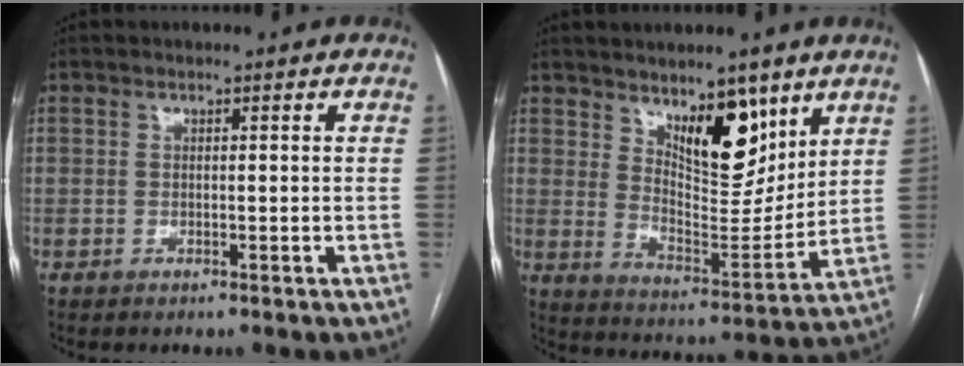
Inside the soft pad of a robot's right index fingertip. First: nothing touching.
{"total": 12.1, "force": [7.2, 4.5, 8.6], "torque": [-0.133, -0.010, 0.131]}